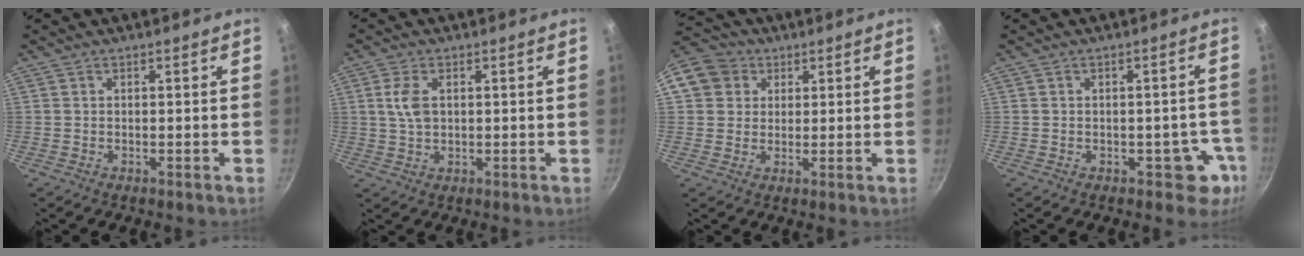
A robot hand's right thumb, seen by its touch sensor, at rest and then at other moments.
{"total": 4.9, "force": [1.1, 2.9, 3.8], "torque": [-0.074, 0.001, 0.022]}
{"total": 11.0, "force": [3.6, 9.6, 3.9], "torque": [-0.065, 0.023, 0.055]}
{"total": 5.5, "force": [-2.1, 3.8, 3.4], "torque": [0.007, 0.023, -0.018]}